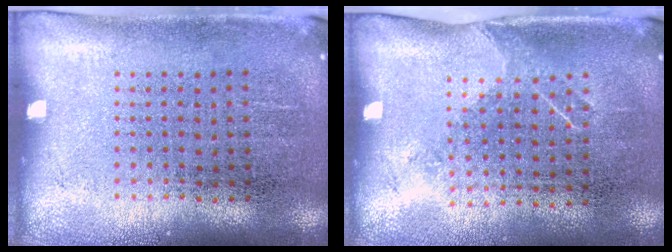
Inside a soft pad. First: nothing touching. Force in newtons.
{"total": 1.2, "press": 1.0, "slide": 0.7}